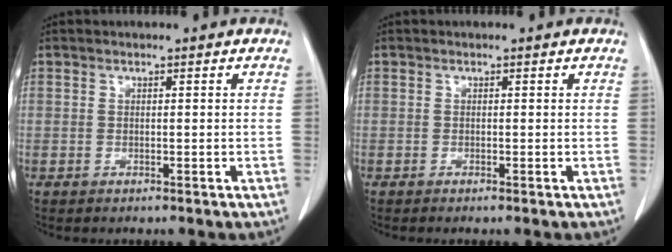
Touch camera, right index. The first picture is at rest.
{"total": 0.0}